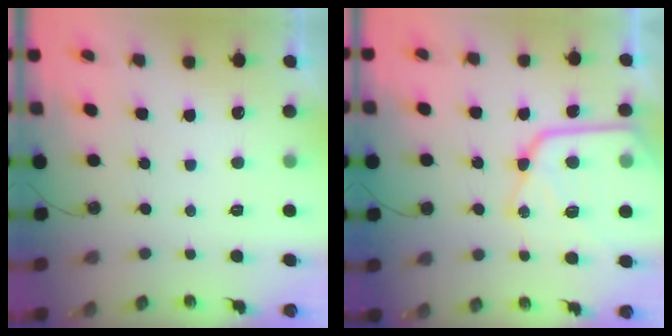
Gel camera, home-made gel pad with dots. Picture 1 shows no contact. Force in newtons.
{"total": 18.2, "press": 18.2, "slide": 1.7}